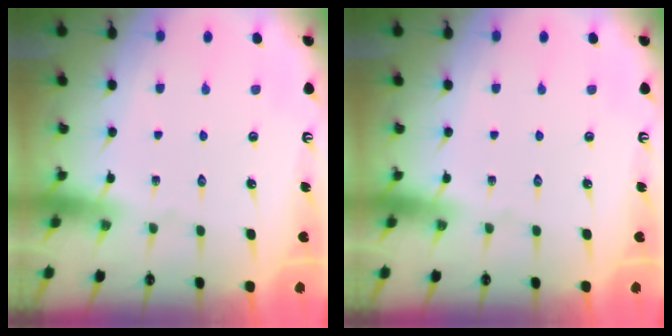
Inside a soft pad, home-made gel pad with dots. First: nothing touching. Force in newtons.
{"total": 0.0}